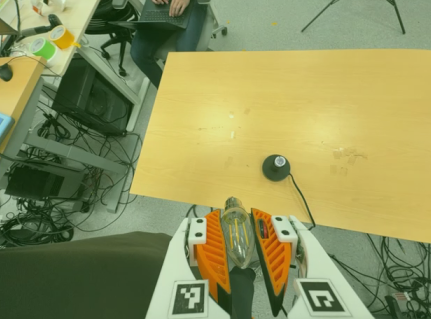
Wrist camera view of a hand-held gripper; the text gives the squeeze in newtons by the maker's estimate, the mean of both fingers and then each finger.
{"total": 13.7, "left": 14.4, "right": 13.0}